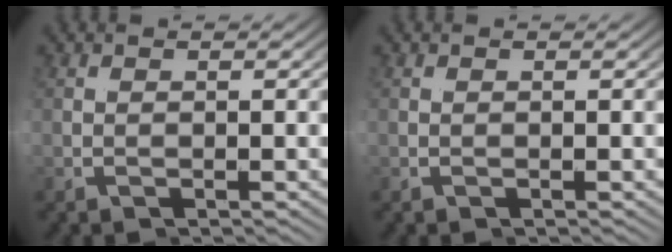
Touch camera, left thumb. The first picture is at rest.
{"total": 0.0}